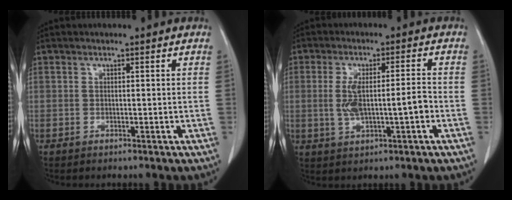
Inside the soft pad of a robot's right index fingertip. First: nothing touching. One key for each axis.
{"total": 7.0, "fx": -1.0, "fy": 1.5, "fz": 6.8, "tx": -0.135, "ty": 0.009, "tz": -0.010}